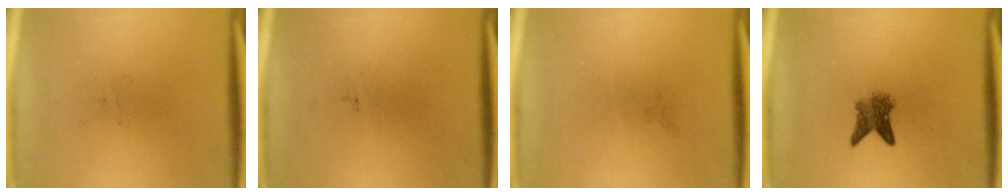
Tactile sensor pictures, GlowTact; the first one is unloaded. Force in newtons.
{"total": 0.0}
{"total": 0.0}
{"total": 3.4}